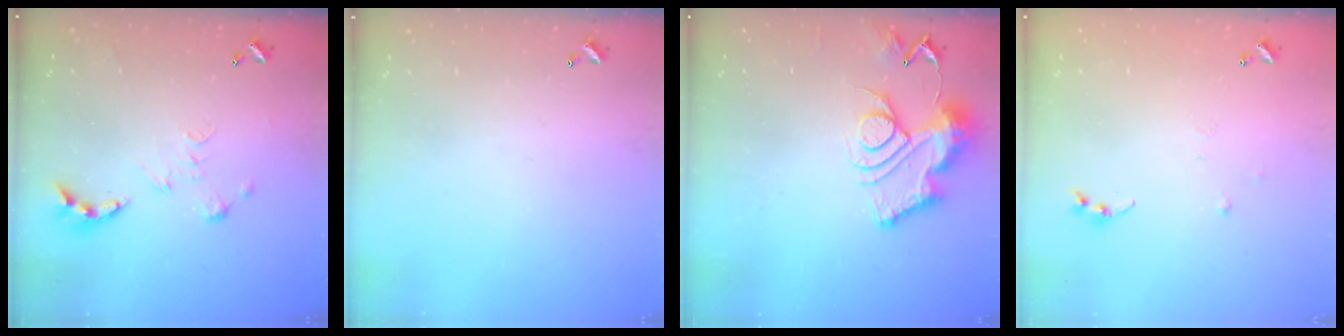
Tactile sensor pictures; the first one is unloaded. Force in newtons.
{"total": 0.0}
{"total": 15.3, "press": 15.3, "slide": 1.2}
{"total": 7.8, "press": 7.7, "slide": 0.8}